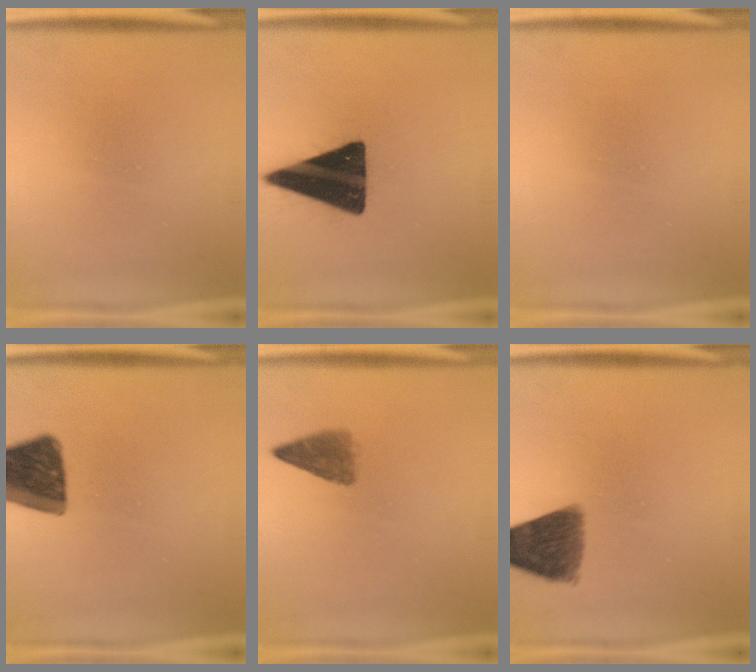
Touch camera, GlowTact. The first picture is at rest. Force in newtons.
{"total": 18.6}
{"total": 0.0}
{"total": 12.8}
{"total": 2.7}
{"total": 9.6}